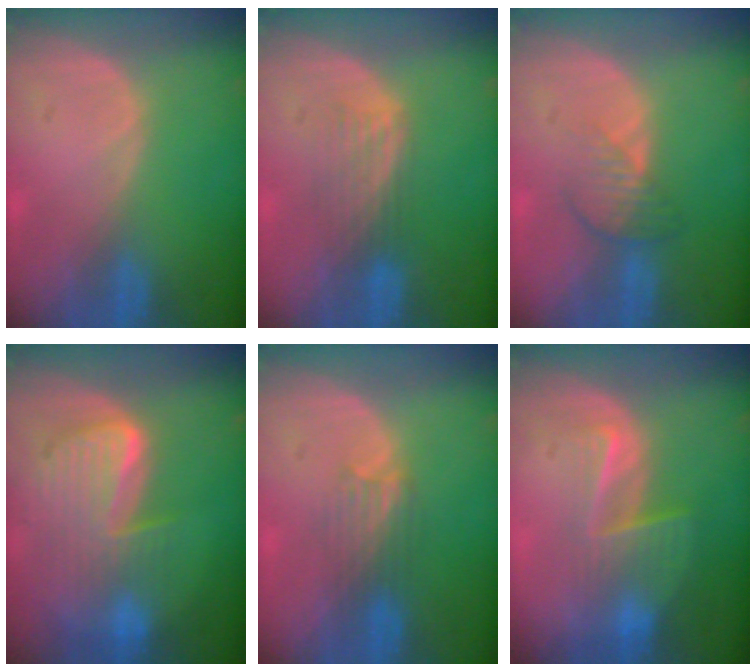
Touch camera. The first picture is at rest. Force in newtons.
{"total": 4.4, "press": 3.7, "slide": 2.3}
{"total": 4.0, "press": 3.4, "slide": 2.1}
{"total": 10.0, "press": 8.6, "slide": 5.0}
{"total": 3.3, "press": 3.3, "slide": 0.1}
{"total": 6.4, "press": 5.7, "slide": 2.9}